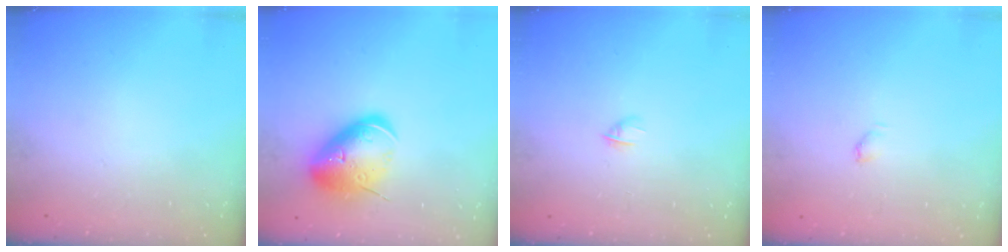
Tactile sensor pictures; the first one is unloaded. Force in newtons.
{"total": 17.4, "press": 17.2, "slide": 2.9}
{"total": 2.8, "press": 2.7, "slide": 0.8}
{"total": 3.5, "press": 3.4, "slide": 0.7}